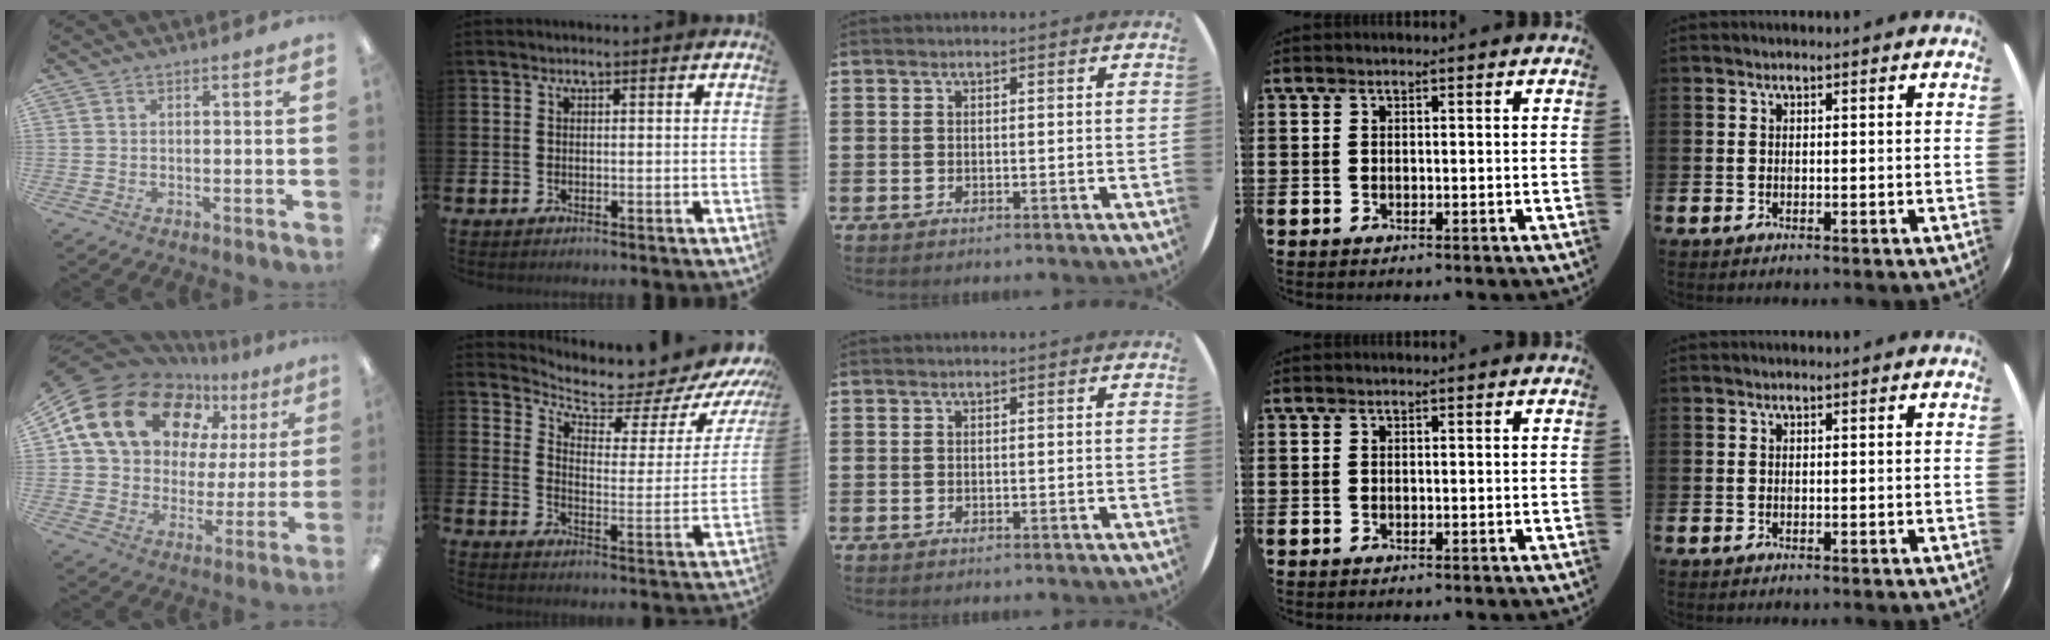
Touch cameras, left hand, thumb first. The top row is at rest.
{"thumb": {"total": 21.3, "force": [10.8, 14.6, 11.0], "torque": [-0.204, -0.045, 0.205]}, "index": {"total": 5.6, "force": [5.2, 1.5, 1.5], "torque": [-0.041, -0.058, 0.076]}}